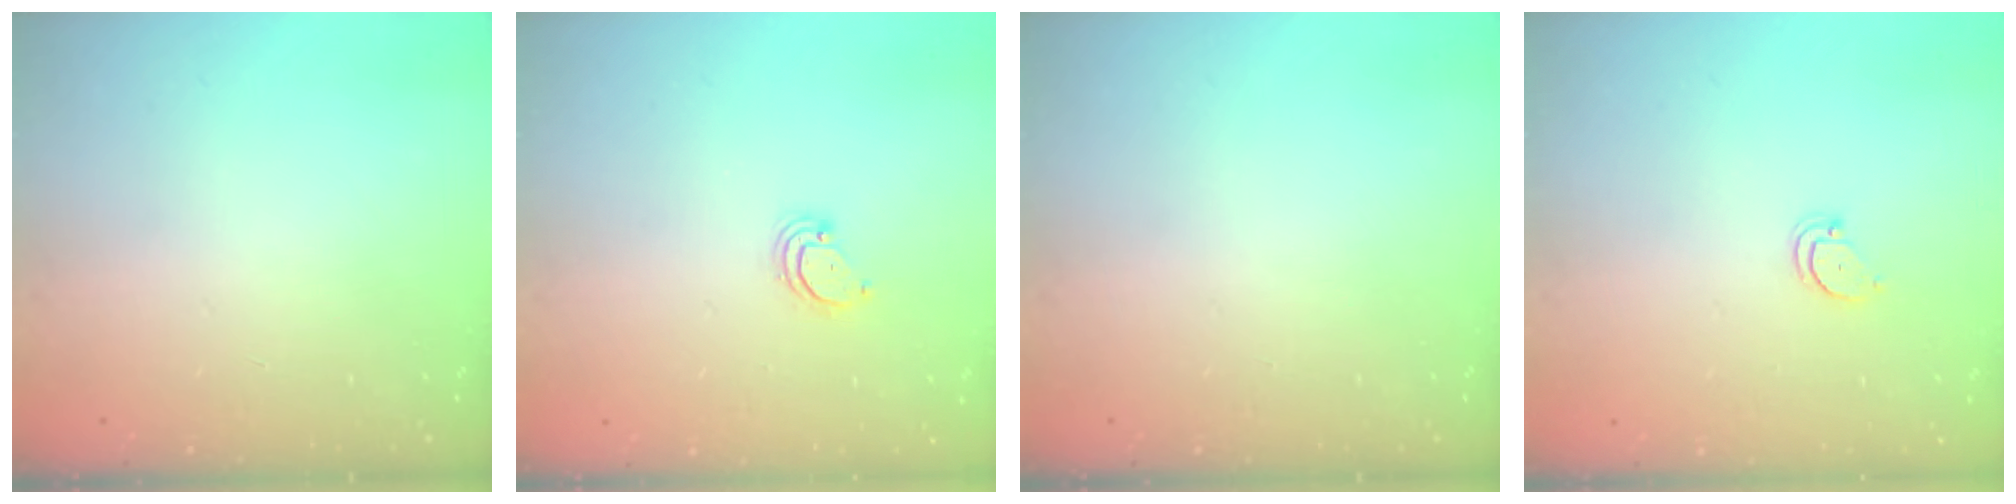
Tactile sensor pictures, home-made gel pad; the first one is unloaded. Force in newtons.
{"total": 2.6, "press": 2.6, "slide": 0.1}
{"total": 0.0}
{"total": 2.4, "press": 2.4, "slide": 0.2}